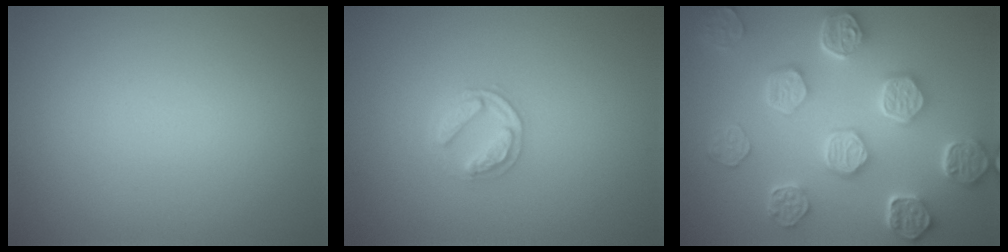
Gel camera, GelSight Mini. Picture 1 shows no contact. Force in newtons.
{"total": 2.4, "press": 2.4, "slide": 0.4}
{"total": 7.8, "press": 6.0, "slide": 5.0}